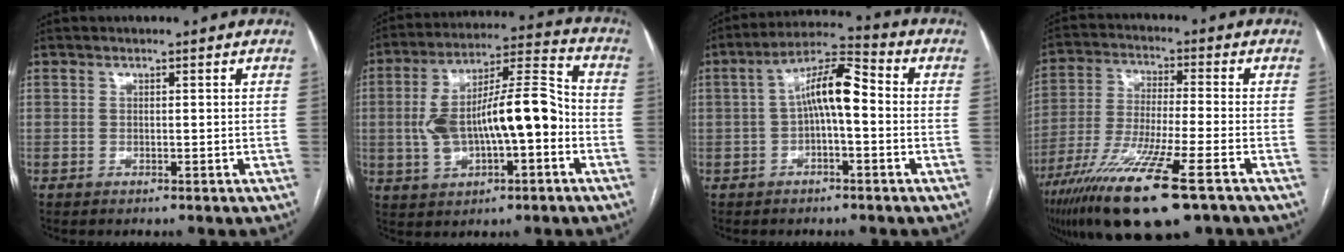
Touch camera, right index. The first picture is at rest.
{"total": 15.8, "force": [-2.1, 4.8, 14.9], "torque": [-0.271, 0.034, -0.027]}
{"total": 8.4, "force": [-0.1, 2.1, 8.1], "torque": [-0.146, 0.034, -0.005]}
{"total": 17.1, "force": [-10.3, 1.4, 13.5], "torque": [-0.259, -0.049, -0.185]}